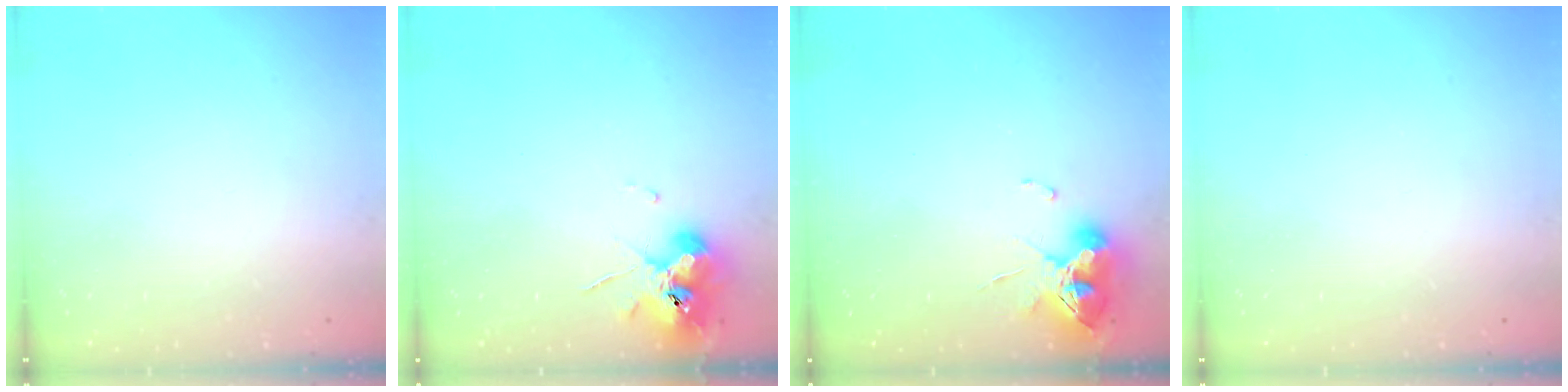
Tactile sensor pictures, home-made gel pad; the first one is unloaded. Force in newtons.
{"total": 9.9, "press": 9.8, "slide": 1.2}
{"total": 9.9, "press": 9.9, "slide": 0.8}
{"total": 0.0}